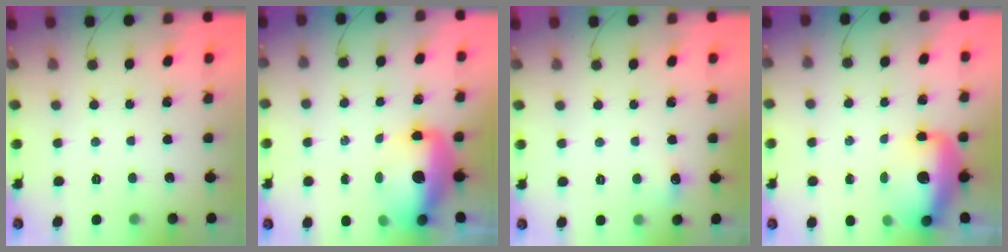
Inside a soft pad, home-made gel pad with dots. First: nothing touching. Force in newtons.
{"total": 13.1, "press": 12.7, "slide": 3.3}
{"total": 4.6, "press": 4.4, "slide": 1.3}
{"total": 13.4, "press": 13.1, "slide": 3.2}